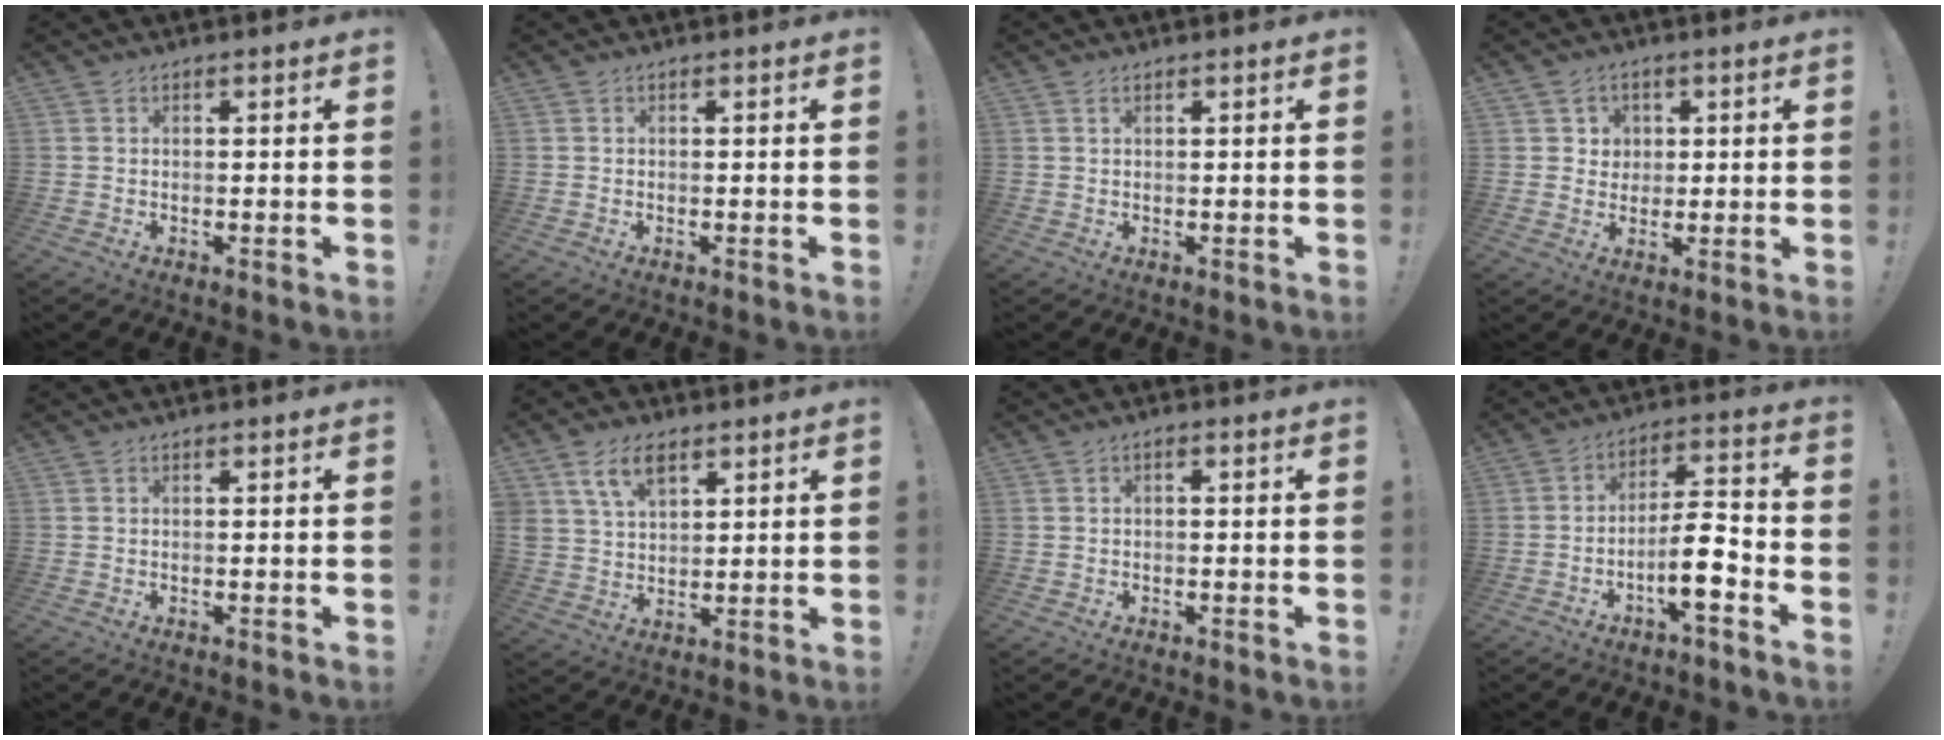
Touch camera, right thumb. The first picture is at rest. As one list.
[{"total": 0.0}, {"total": 0.7, "force": [0.4, 0.2, 0.5], "torque": [-0.018, 0.005, 0.008]}, {"total": 4.2, "force": [1.3, 3.9, 0.7], "torque": [-0.013, -0.006, 0.023]}, {"total": 0.0}, {"total": 8.9, "force": [5.3, 5.2, 5.0], "torque": [-0.095, -0.009, 0.102]}, {"total": 1.1, "force": [-0.8, 0.3, 0.7], "torque": [-0.019, 0.006, -0.013]}, {"total": 11.2, "force": [-5.1, 3.0, 9.5], "torque": [-0.162, 0.022, -0.091]}]